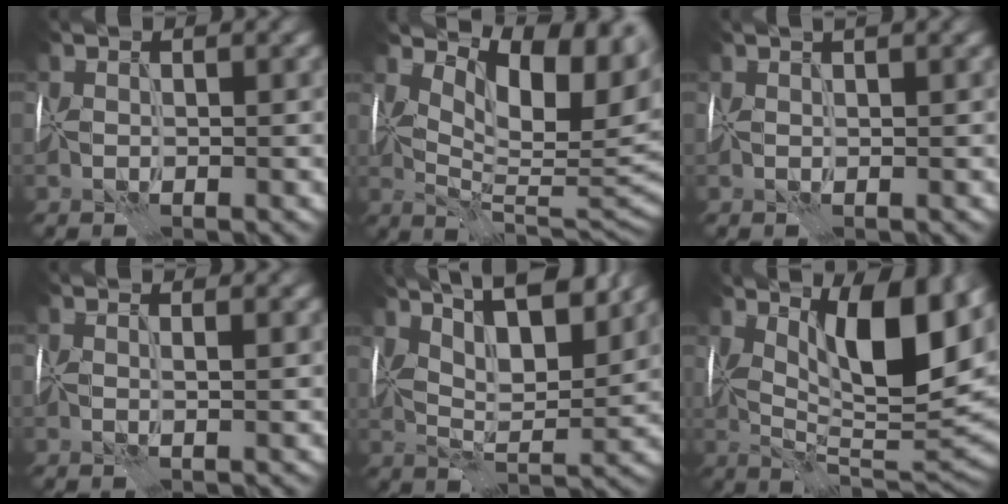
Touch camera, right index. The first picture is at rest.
{"total": 10.6, "force": [3.8, 4.8, 8.7], "torque": [-0.121, -0.006, 0.065]}
{"total": 1.8, "force": [1.0, 0.4, 1.4], "torque": [-0.019, 0.011, 0.013]}
{"total": 1.4, "force": [1.0, -0.1, 1.1], "torque": [-0.011, 0.002, 0.010]}
{"total": 11.9, "force": [7.4, 3.5, 8.6], "torque": [-0.135, 0.022, 0.088]}
{"total": 12.0, "force": [3.7, 3.5, 10.8], "torque": [-0.158, -0.005, 0.057]}